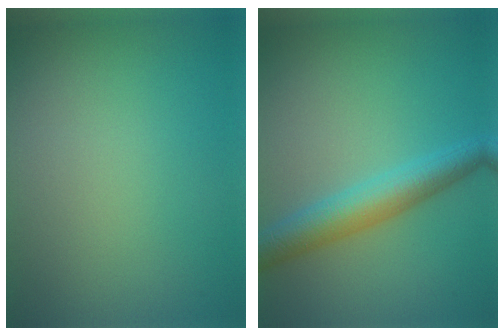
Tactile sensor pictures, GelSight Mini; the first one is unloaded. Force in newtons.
{"total": 4.7, "press": 4.7, "slide": 0.1}